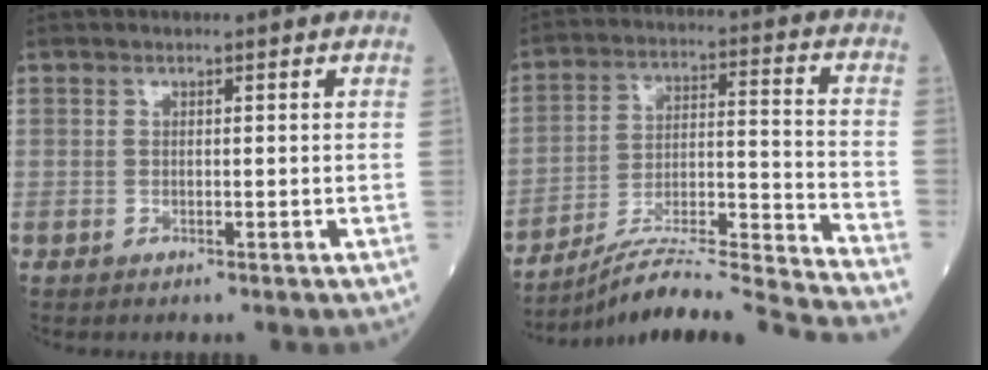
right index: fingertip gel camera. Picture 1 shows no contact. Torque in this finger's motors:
{"motor_torque": [-0.57, -0.48, 0.38, 0.10]}